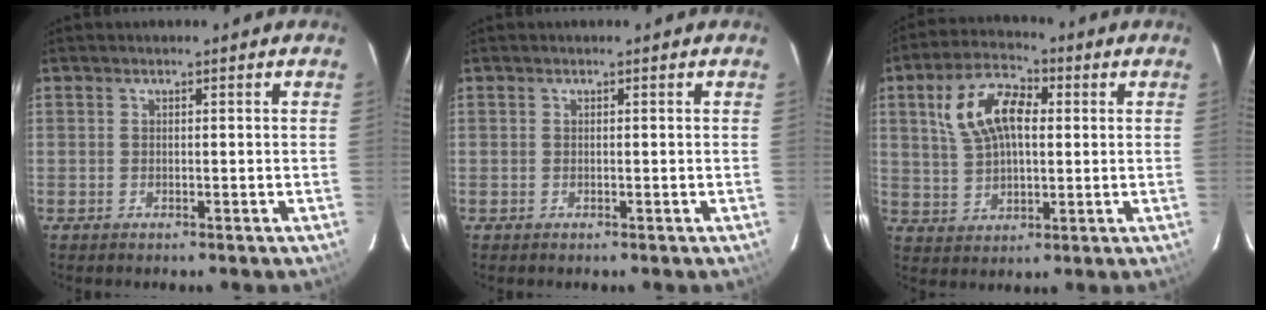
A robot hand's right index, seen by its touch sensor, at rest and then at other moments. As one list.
[{"total": 0.0}, {"total": 12.5, "force": [2.9, 7.1, 9.9], "torque": [-0.197, 0.028, 0.060]}]